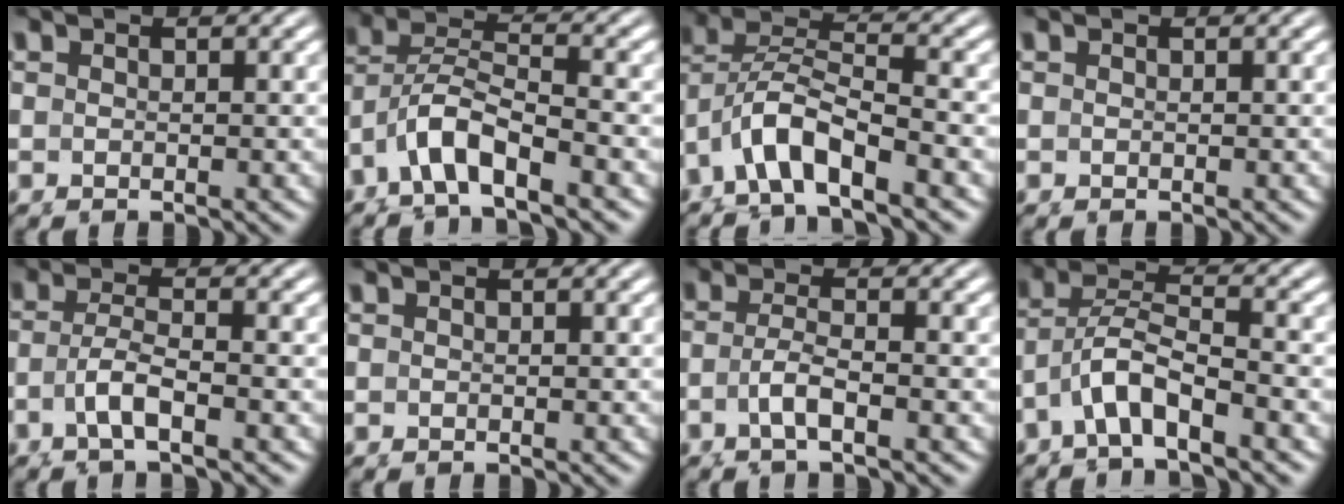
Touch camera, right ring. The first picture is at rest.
{"total": 5.4, "force": [-1.1, 3.8, 3.7], "torque": [-0.100, -0.013, -0.019]}
{"total": 6.0, "force": [-1.0, 4.4, 4.0], "torque": [-0.104, -0.009, -0.019]}
{"total": 0.0}
{"total": 3.2, "force": [-1.0, 1.0, 2.8], "torque": [-0.064, -0.016, -0.009]}
{"total": 0.0}
{"total": 2.7, "force": [-1.1, 0.4, 2.4], "torque": [-0.053, -0.013, -0.012]}
{"total": 4.1, "force": [-0.5, 2.7, 3.1], "torque": [-0.077, -0.005, -0.013]}